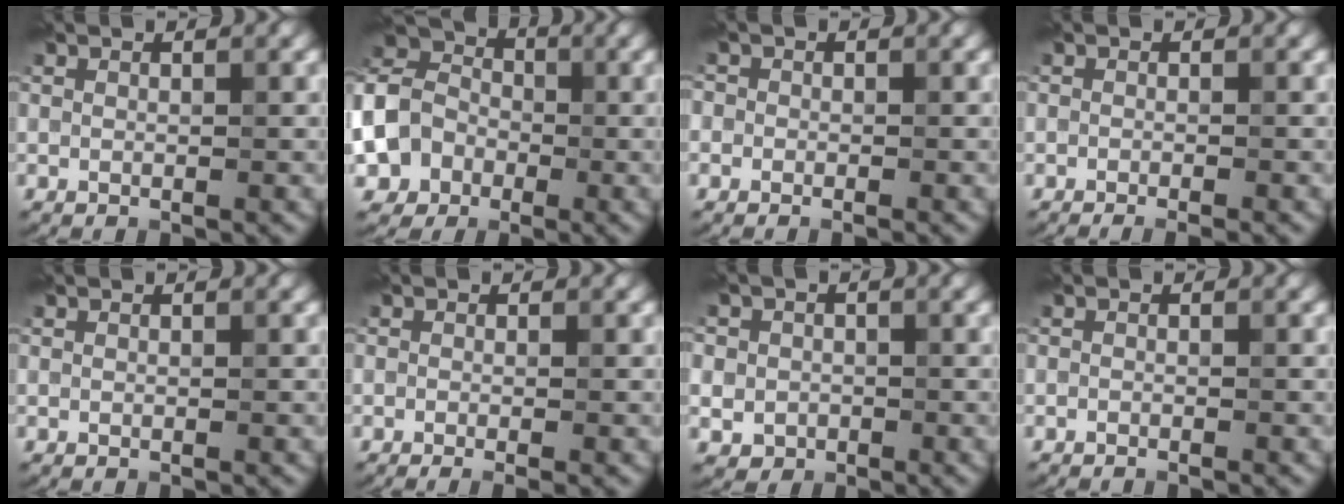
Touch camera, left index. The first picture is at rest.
{"total": 9.4, "force": [-2.5, 8.1, 4.2], "torque": [-0.101, 0.009, -0.071]}
{"total": 1.6, "force": [-0.1, 1.5, 0.6], "torque": [0.006, 0.009, -0.024]}
{"total": 1.6, "force": [-1.1, 0.5, 1.1], "torque": [-0.013, 0.001, -0.006]}
{"total": 0.0}
{"total": 1.8, "force": [-0.8, 0.6, 1.5], "torque": [-0.021, -0.004, -0.002]}
{"total": 5.4, "force": [0.5, 5.0, 1.9], "torque": [-0.036, 0.033, -0.018]}
{"total": 0.6, "force": [-0.6, 0.0, 0.1], "torque": [-0.001, -0.001, -0.010]}